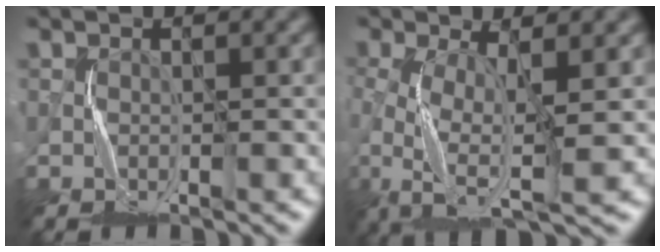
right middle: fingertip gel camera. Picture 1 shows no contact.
{"total": 5.4, "force": [-1.2, 1.9, 5.0], "torque": [-0.115, -0.008, -0.025]}